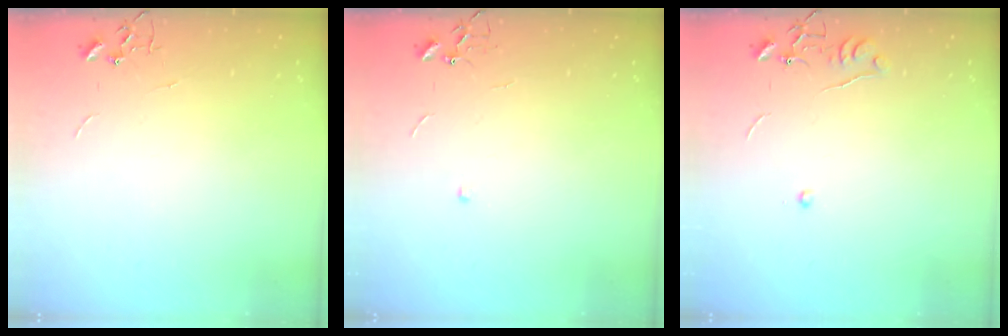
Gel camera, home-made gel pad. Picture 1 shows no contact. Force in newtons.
{"total": 4.4, "press": 4.3, "slide": 0.6}
{"total": 5.9, "press": 5.9, "slide": 0.6}